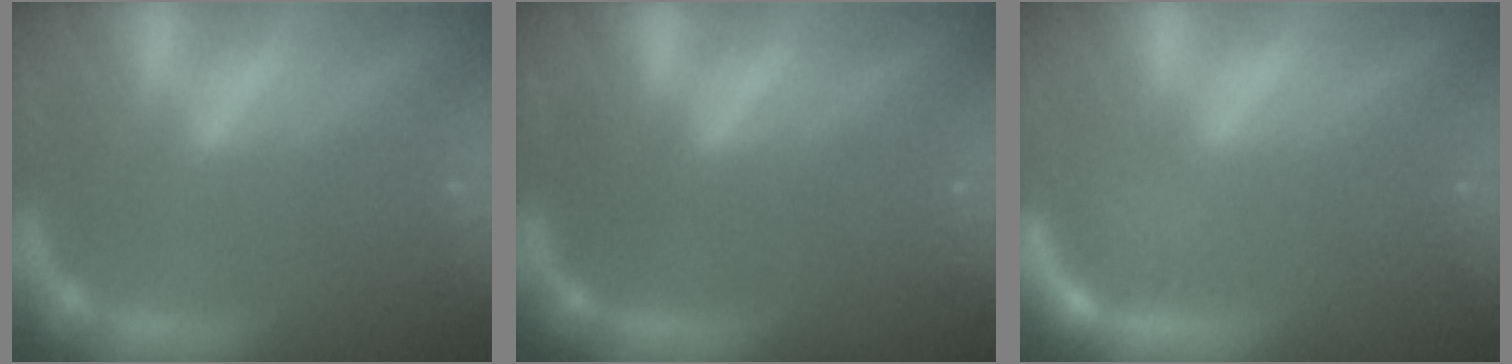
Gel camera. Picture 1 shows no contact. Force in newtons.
{"total": 0.0}
{"total": 3.0}